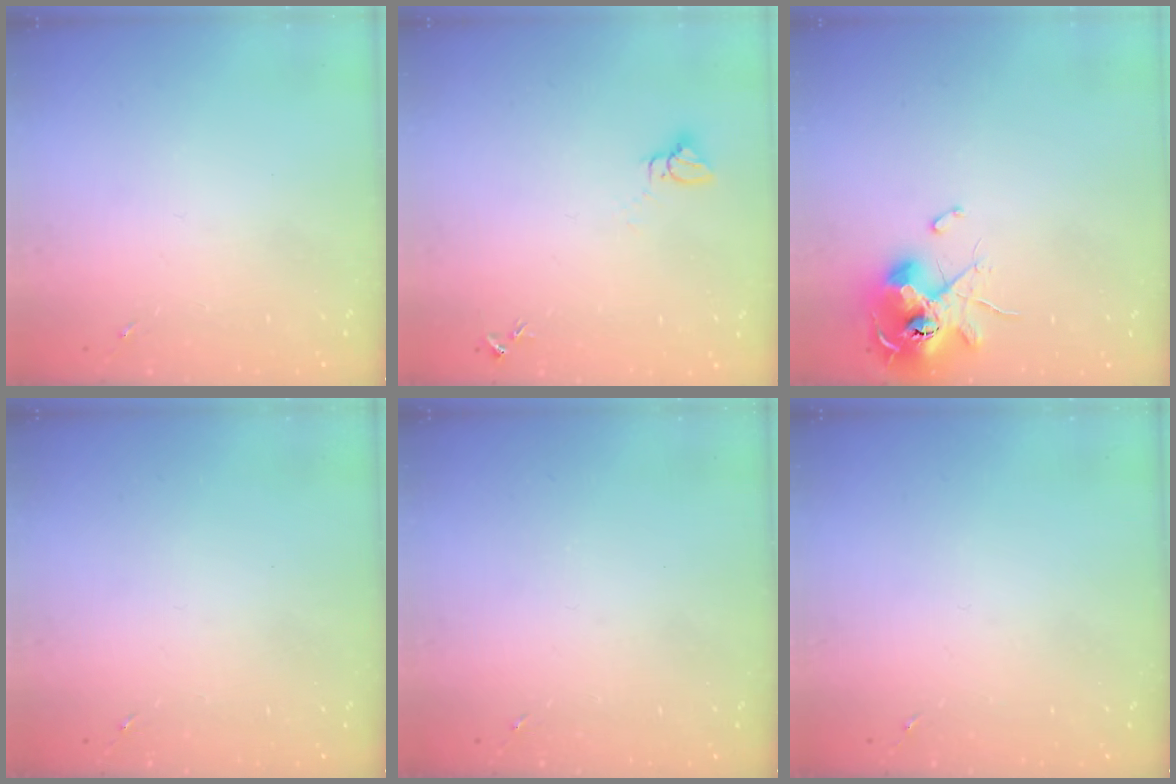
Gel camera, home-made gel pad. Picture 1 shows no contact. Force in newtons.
{"total": 2.8, "press": 2.8, "slide": 0.1}
{"total": 13.7, "press": 13.6, "slide": 1.8}
{"total": 0.0}
{"total": 0.0}
{"total": 0.0}